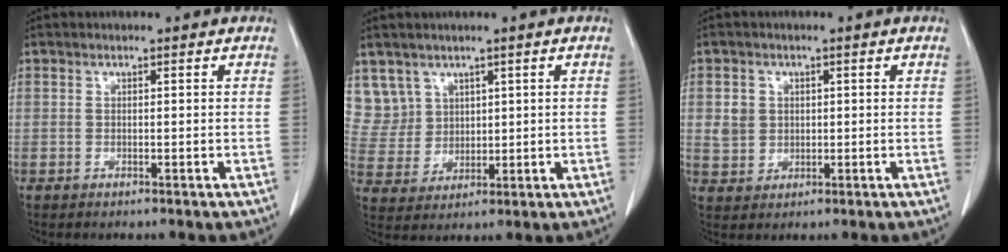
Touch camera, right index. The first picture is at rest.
{"total": 7.4, "force": [4.3, 6.0, -0.1], "torque": [0.001, 0.014, 0.102]}
{"total": 4.2, "force": [0.8, 3.8, 1.7], "torque": [-0.036, 0.014, 0.025]}